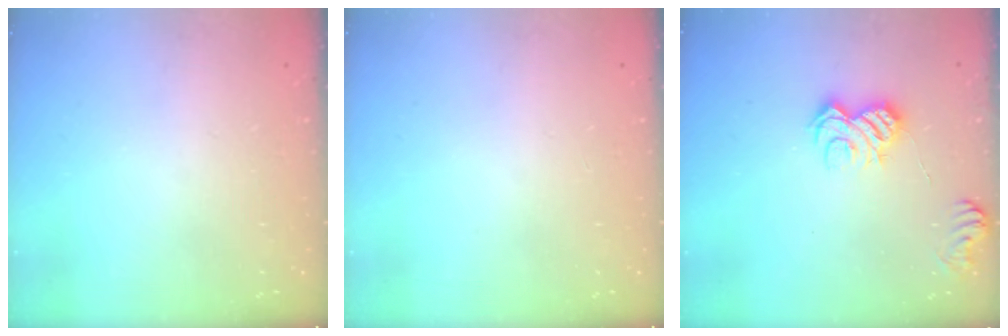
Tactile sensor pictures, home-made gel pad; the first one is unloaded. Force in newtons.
{"total": 0.0}
{"total": 10.6, "press": 10.6, "slide": 0.9}